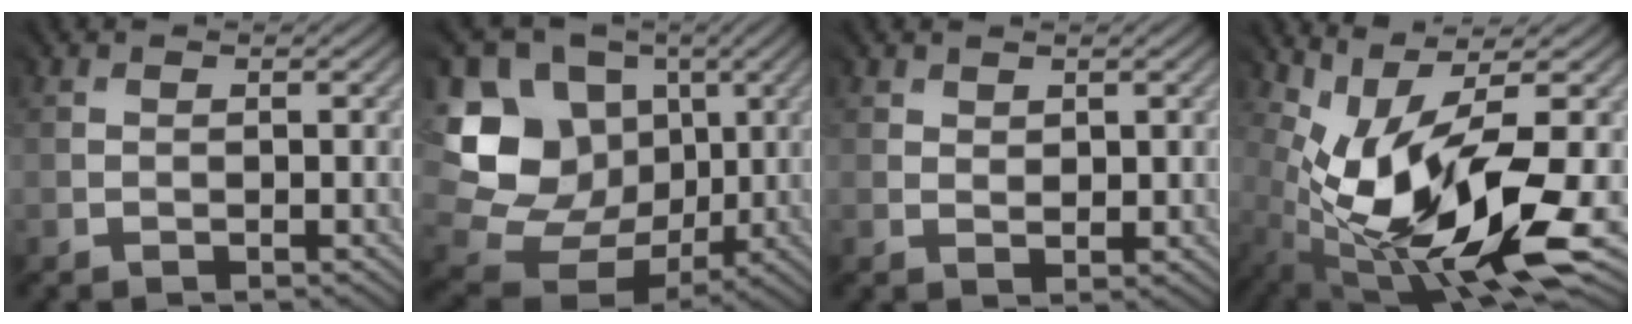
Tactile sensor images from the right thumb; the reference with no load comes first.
{"total": 14.8, "force": [2.7, 13.1, 6.3], "torque": [-0.181, -0.005, 0.068]}
{"total": 2.0, "force": [1.6, 1.1, 0.3], "torque": [-0.005, -0.002, 0.033]}
{"total": 13.1, "force": [-2.5, 4.8, 12.0], "torque": [-0.232, -0.010, -0.032]}